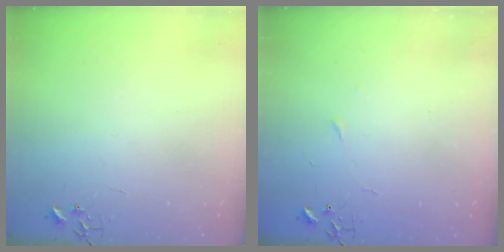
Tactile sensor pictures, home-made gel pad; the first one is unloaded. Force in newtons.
{"total": 2.6, "press": 2.5, "slide": 0.4}